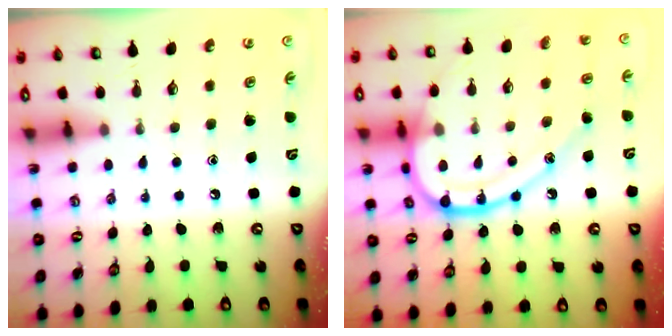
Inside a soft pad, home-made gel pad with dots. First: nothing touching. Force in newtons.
{"total": 18.6, "press": 18.6, "slide": 1.6}